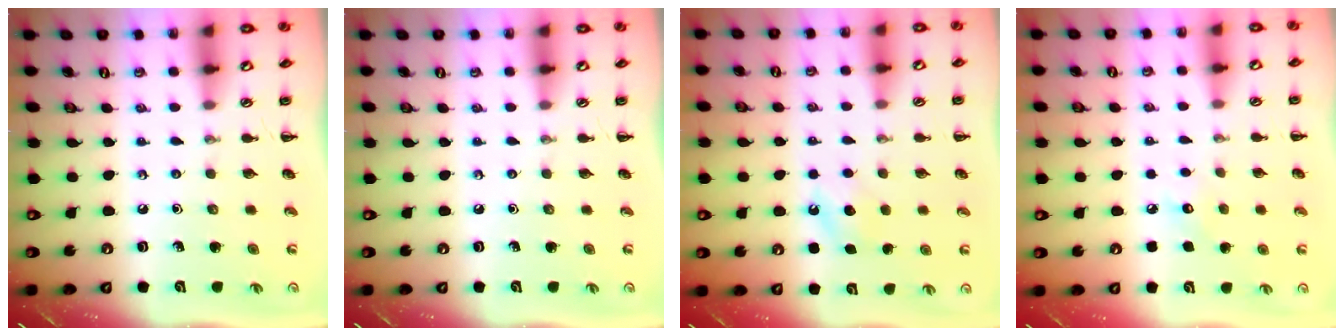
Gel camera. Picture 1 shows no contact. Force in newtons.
{"total": 0.0}
{"total": 6.0, "press": 5.8, "slide": 1.7}
{"total": 5.0, "press": 4.8, "slide": 1.4}